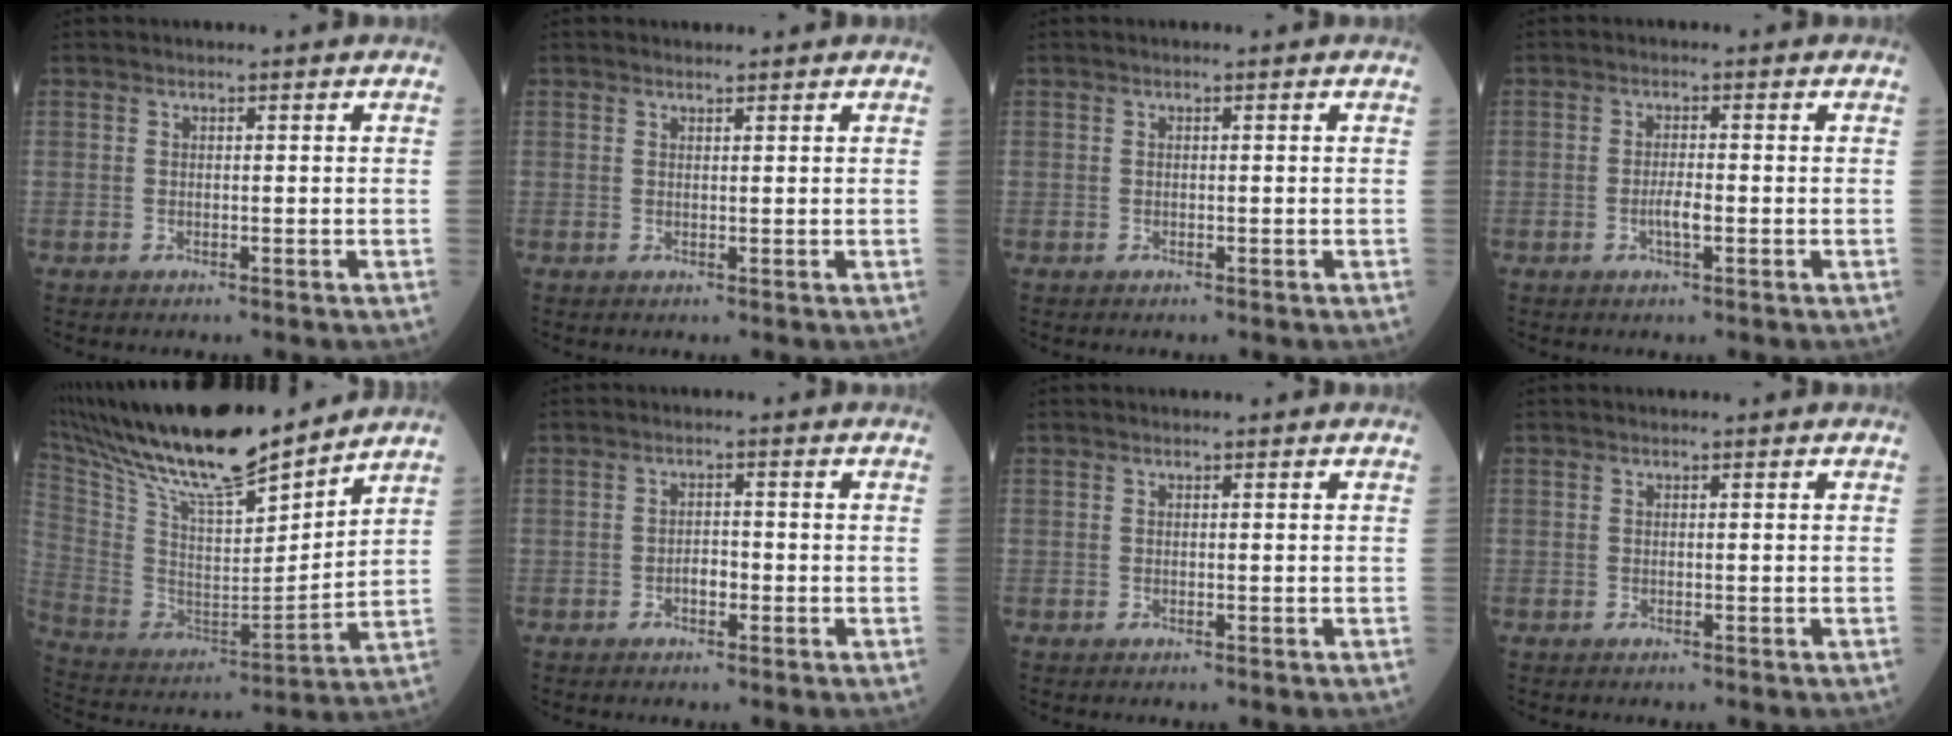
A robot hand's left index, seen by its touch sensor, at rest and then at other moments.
{"total": 0.9, "force": [0.9, 0.3, 0.1], "torque": [-0.013, 0.001, 0.015]}
{"total": 0.0}
{"total": 2.2, "force": [-0.7, 0.4, 2.1], "torque": [-0.042, 0.000, -0.013]}
{"total": 24.4, "force": [21.0, 3.9, 11.9], "torque": [-0.241, -0.005, 0.361]}
{"total": 1.8, "force": [-0.8, 0.9, 1.4], "torque": [-0.020, 0.005, -0.014]}
{"total": 0.0}
{"total": 0.0}